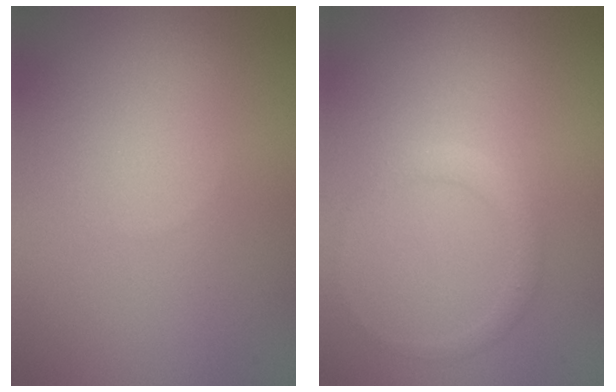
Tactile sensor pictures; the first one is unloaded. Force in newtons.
{"total": 1.4, "press": 1.4, "slide": 0.1}